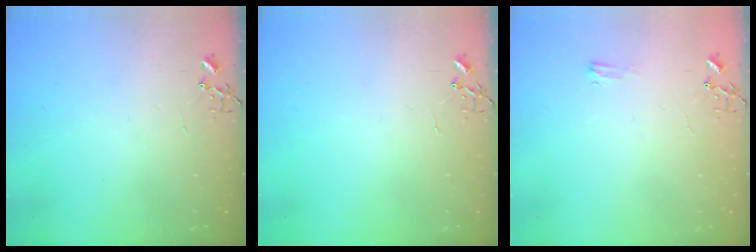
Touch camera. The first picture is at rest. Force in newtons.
{"total": 0.0}
{"total": 4.1, "press": 4.1, "slide": 0.6}